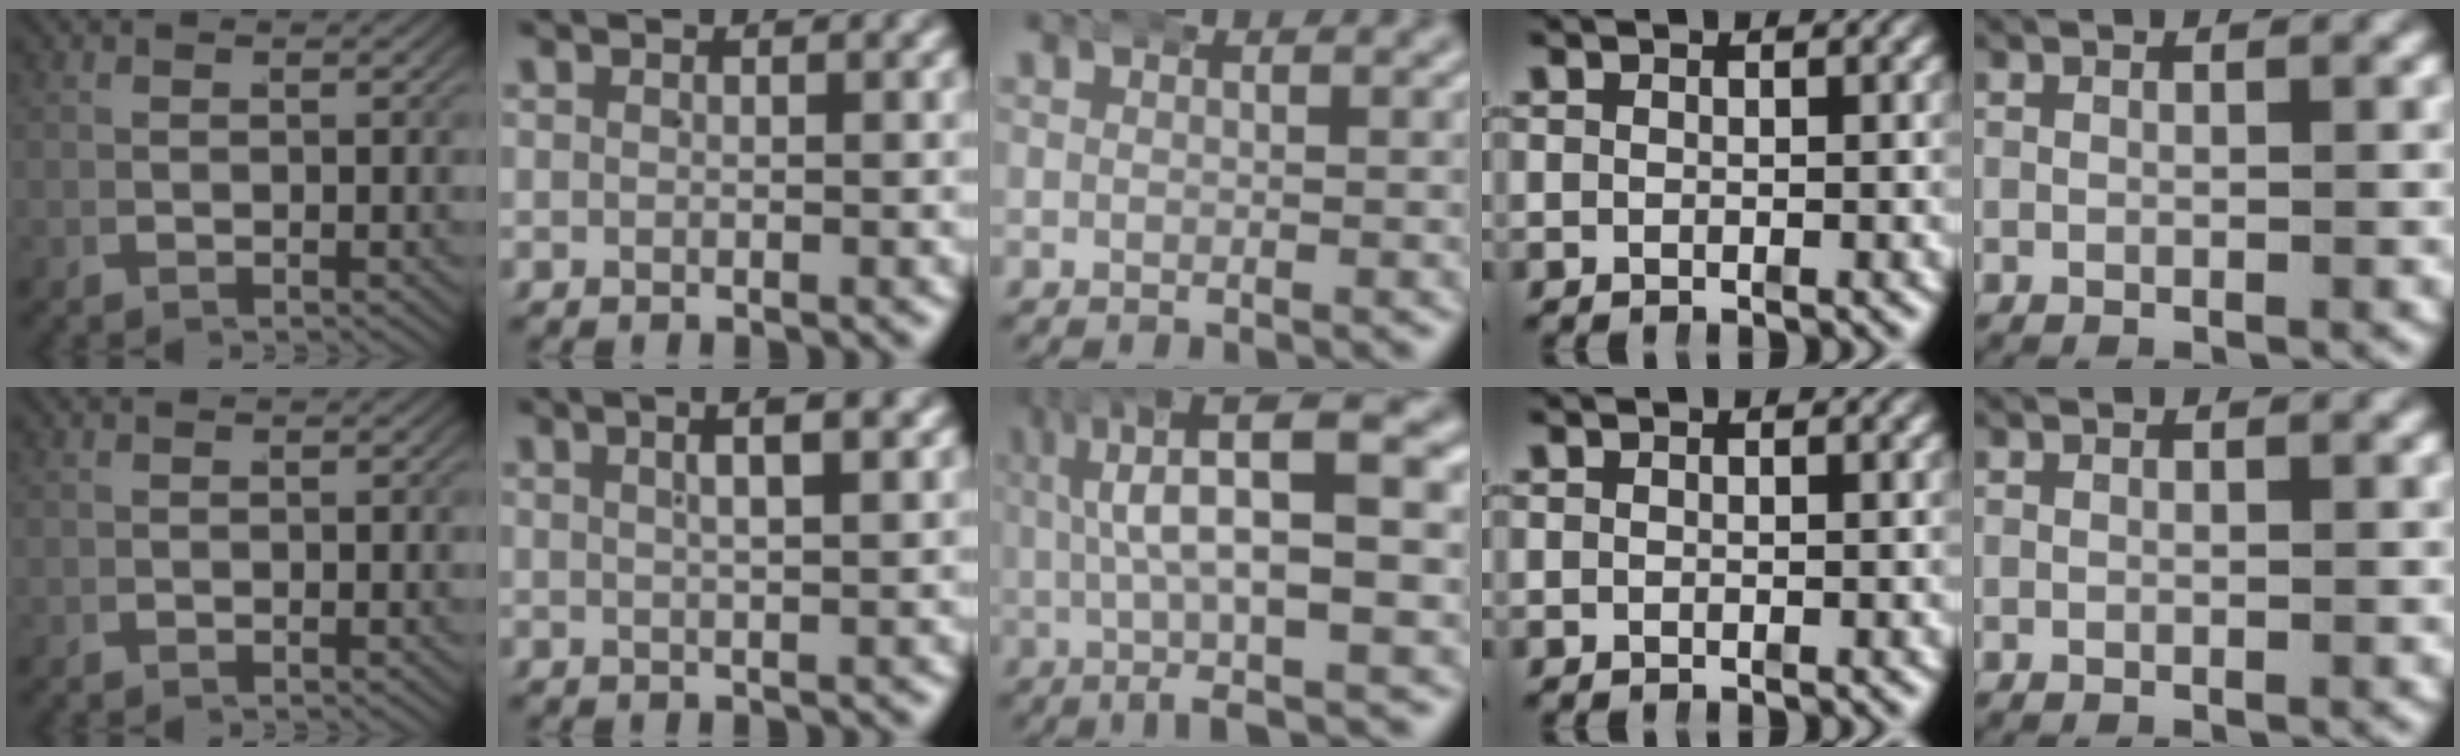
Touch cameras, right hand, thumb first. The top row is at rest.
{"index": {"total": 2.6, "force": [1.3, -0.2, 2.2], "torque": [-0.025, 0.013, 0.022]}, "middle": {"total": 11.4, "force": [1.9, 4.2, 10.5], "torque": [-0.145, 0.020, 0.024]}}